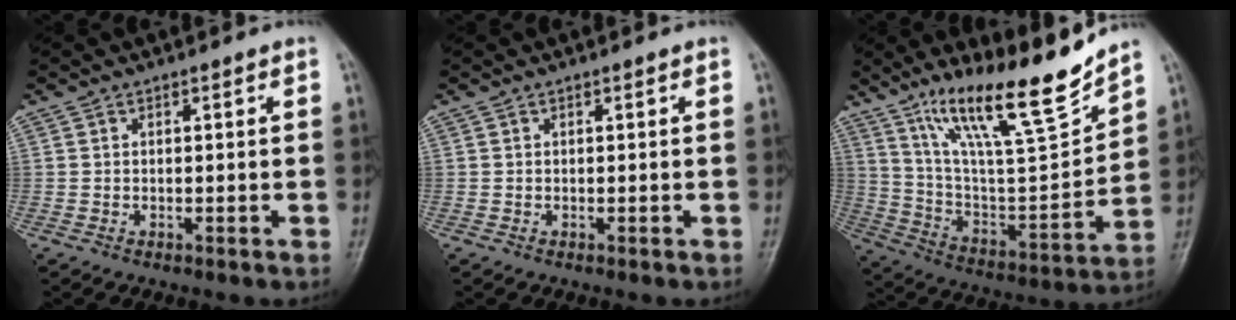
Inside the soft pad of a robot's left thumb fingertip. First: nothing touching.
{"total": 0.0}
{"total": 20.7, "force": [15.2, 3.3, 13.7], "torque": [-0.198, -0.080, 0.271]}